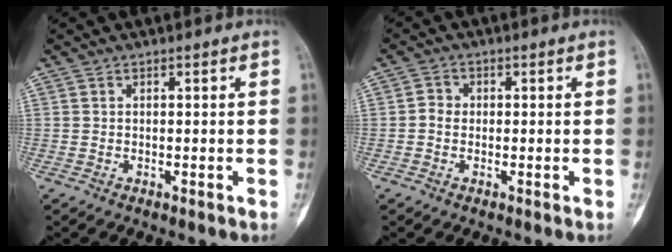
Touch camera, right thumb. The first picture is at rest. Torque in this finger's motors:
{"motor_torque": [-0.10, -0.06, 0.32, -0.02, -0.09]}